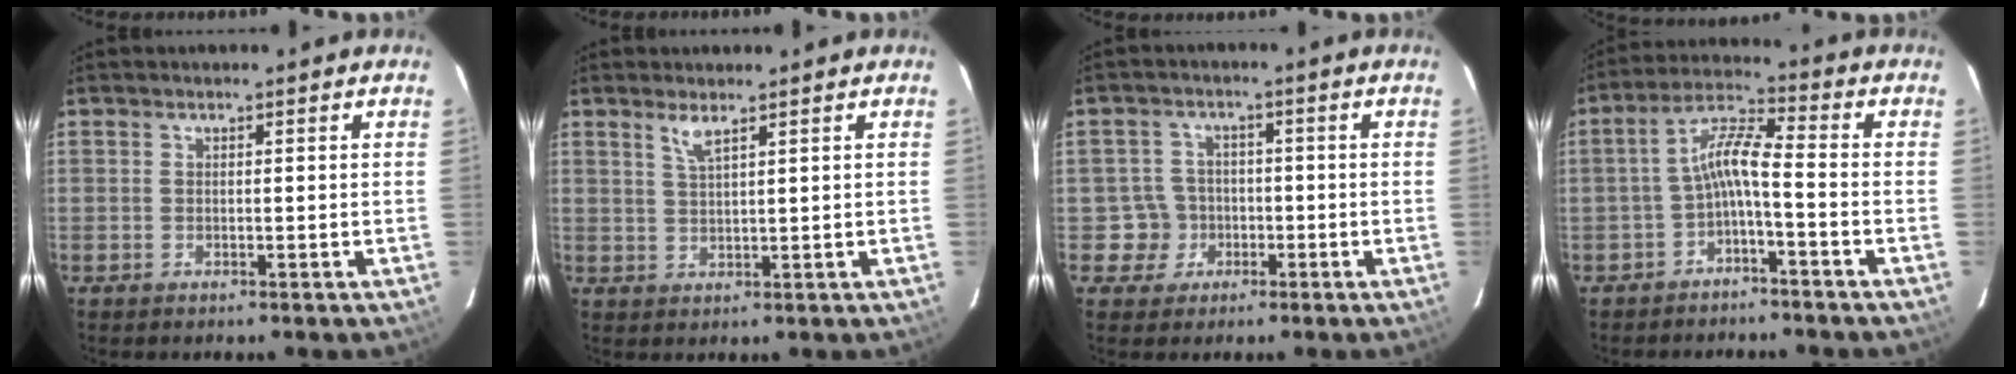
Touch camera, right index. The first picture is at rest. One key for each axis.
{"total": 2.6, "fx": 1.8, "fy": 0.2, "fz": 1.8, "tx": -0.038, "ty": 0.000, "tz": 0.036}
{"total": 4.9, "fx": -1.5, "fy": 4.6, "fz": -0.2, "tx": 0.003, "ty": 0.023, "tz": -0.022}
{"total": 6.1, "fx": -2.7, "fy": 0.7, "fz": 5.5, "tx": -0.130, "ty": 0.018, "tz": -0.051}